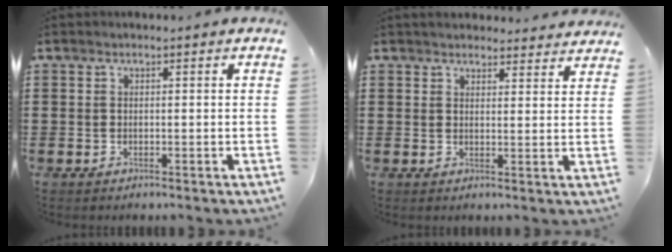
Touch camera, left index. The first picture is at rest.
{"total": 3.0, "force": [3.0, 0.4, 0.2], "torque": [-0.004, -0.014, 0.055]}